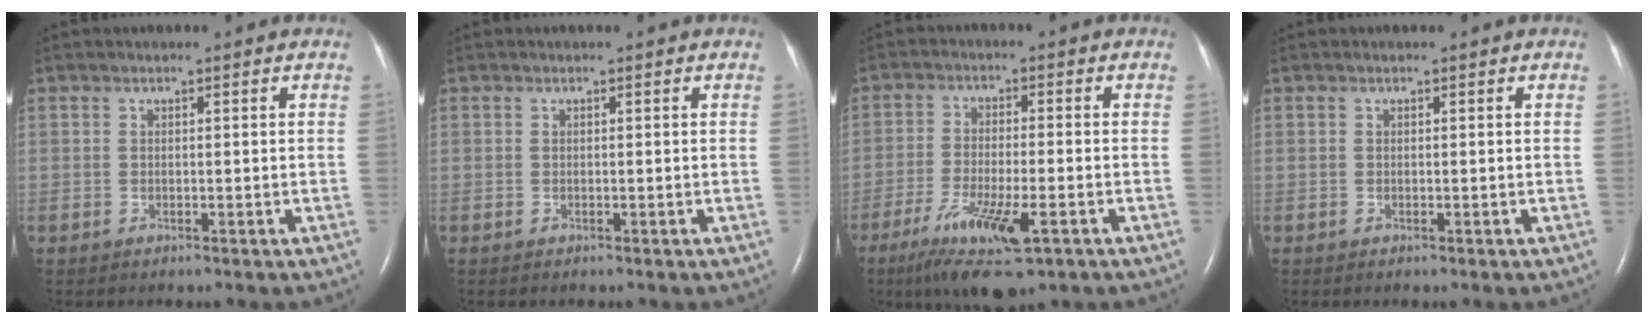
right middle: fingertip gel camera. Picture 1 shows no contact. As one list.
[{"total": 0.0}, {"total": 11.2, "force": [-5.9, 2.1, 9.2], "torque": [-0.174, -0.028, -0.096]}, {"total": 0.0}]